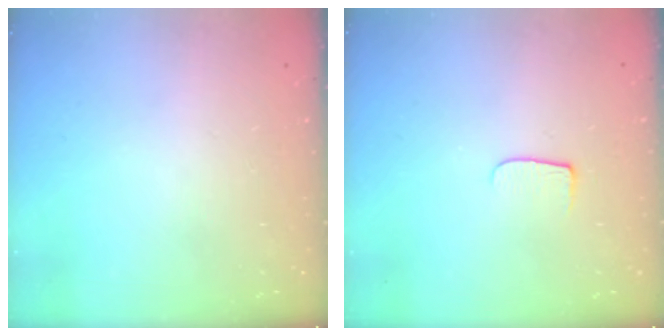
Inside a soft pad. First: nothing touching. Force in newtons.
{"total": 6.5, "press": 6.5, "slide": 0.7}